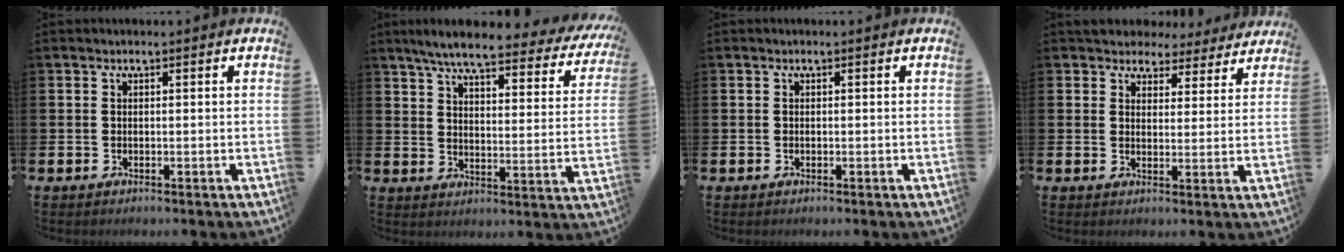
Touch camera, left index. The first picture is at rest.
{"total": 6.7, "force": [5.7, 0.9, 3.4], "torque": [-0.082, -0.036, 0.091]}
{"total": 0.0}
{"total": 4.4, "force": [3.9, 2.0, 0.2], "torque": [-0.010, -0.027, 0.064]}